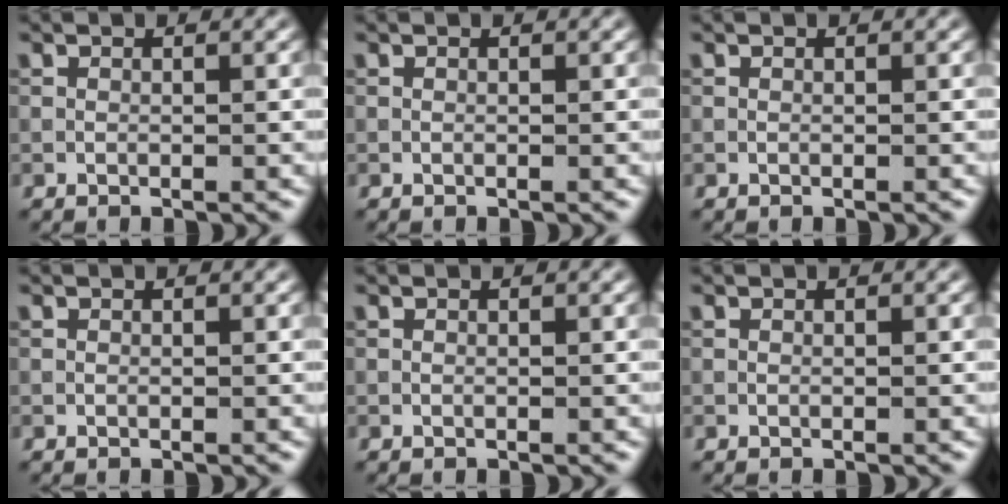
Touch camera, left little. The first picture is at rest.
{"total": 0.0}
{"total": 0.0}
{"total": 0.0}
{"total": 0.0}
{"total": 0.0}